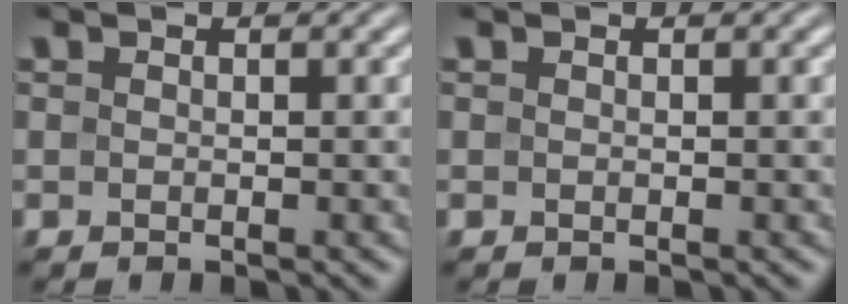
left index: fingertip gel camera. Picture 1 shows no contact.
{"total": 0.0}